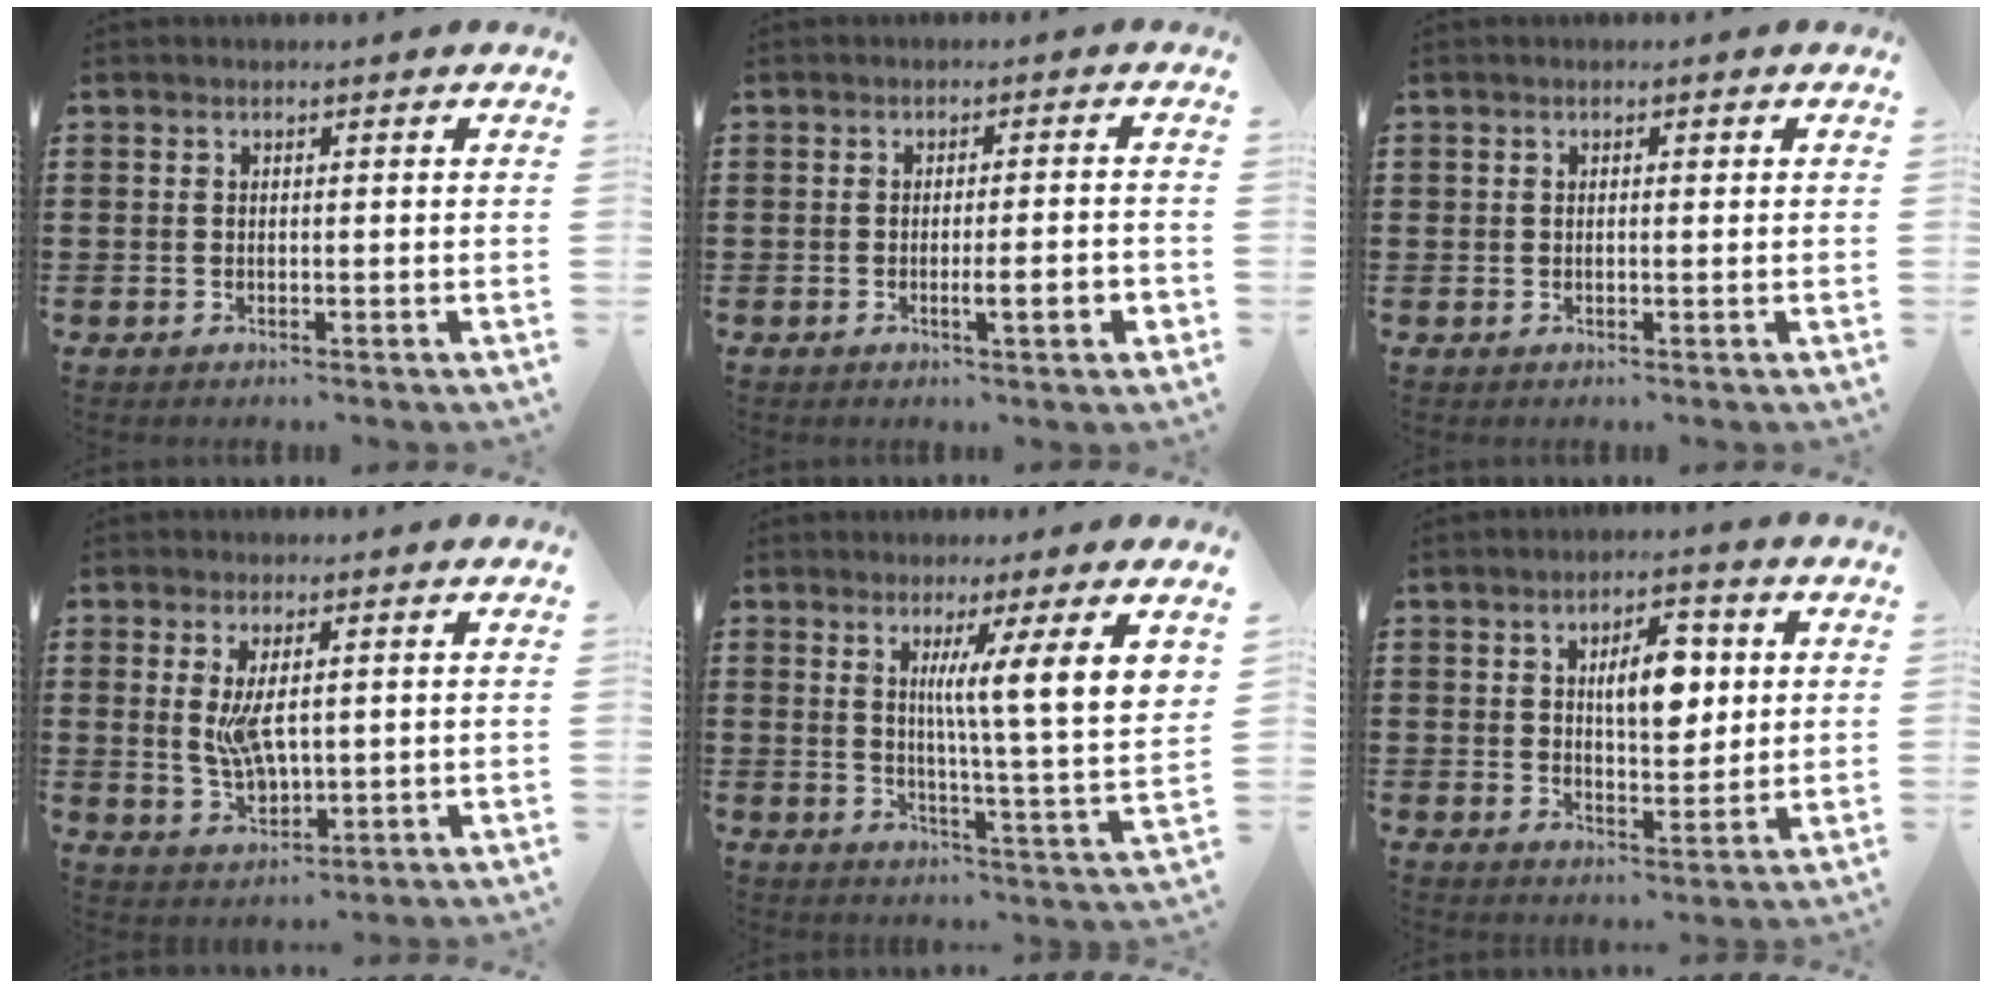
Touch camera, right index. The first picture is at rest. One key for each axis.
{"total": 4.0, "fx": -1.3, "fy": 0.3, "fz": 3.8, "tx": -0.062, "ty": -0.008, "tz": -0.021}
{"total": 0.6, "fx": 0.0, "fy": 0.2, "fz": 0.5, "tx": -0.010, "ty": 0.000, "tz": 0.000}
{"total": 5.5, "fx": 0.7, "fy": 2.3, "fz": 4.9, "tx": -0.107, "ty": -0.001, "tz": 0.010}
{"total": 8.1, "fx": 3.9, "fy": -0.7, "fz": 7.1, "tx": -0.121, "ty": -0.028, "tz": 0.055}
{"total": 7.3, "fx": 2.0, "fy": 3.1, "fz": 6.3, "tx": -0.096, "ty": -0.001, "tz": 0.024}